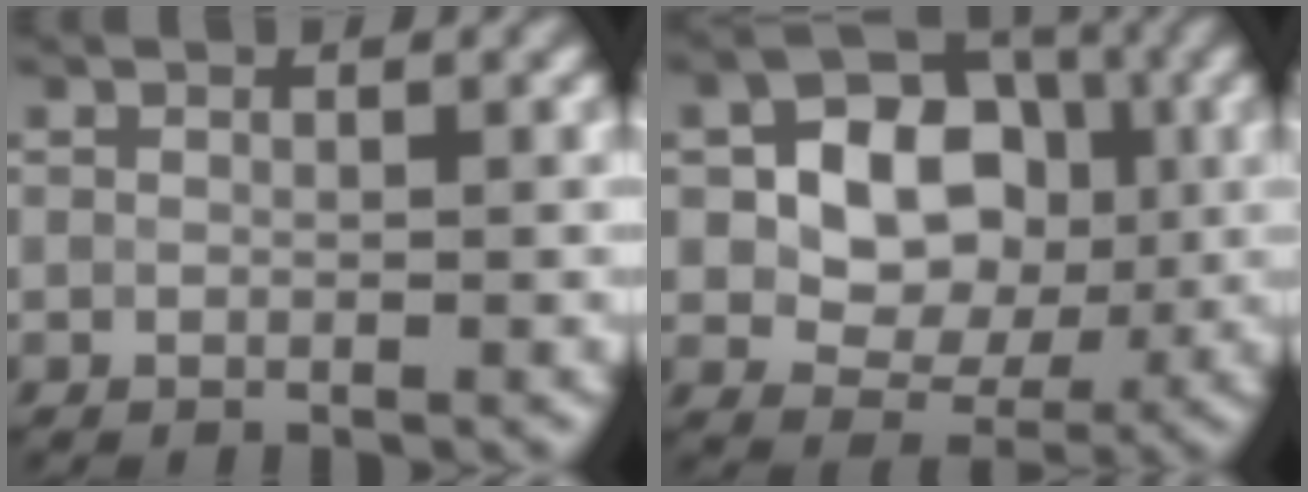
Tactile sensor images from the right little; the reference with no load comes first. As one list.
[{"total": 8.2, "force": [0.7, 6.3, 5.2], "torque": [-0.081, 0.008, 0.001]}]